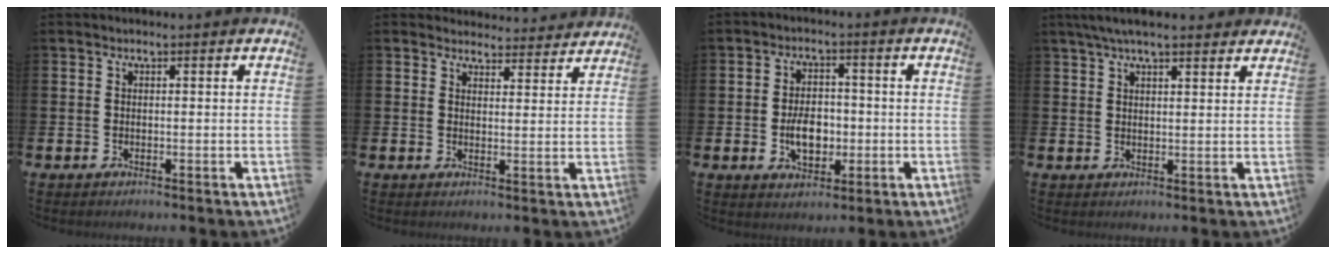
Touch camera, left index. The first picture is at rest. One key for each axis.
{"total": 3.7, "fx": 3.6, "fy": 0.9, "fz": -0.2, "tx": 0.015, "ty": -0.030, "tz": 0.060}
{"total": 5.3, "fx": -0.9, "fy": 3.4, "fz": 3.9, "tx": -0.054, "ty": 0.002, "tz": -0.021}
{"total": 4.6, "fx": 3.9, "fy": 0.9, "fz": 2.2, "tx": -0.048, "ty": -0.004, "tz": 0.071}